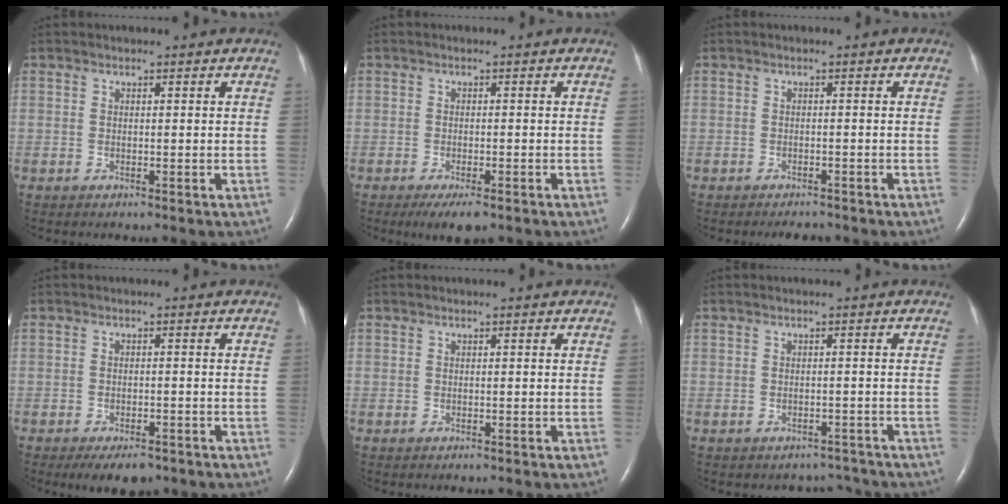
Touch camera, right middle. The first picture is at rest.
{"total": 4.1, "force": [-2.7, 1.1, 2.9], "torque": [-0.045, -0.008, -0.039]}
{"total": 2.0, "force": [-1.8, 0.5, 0.6], "torque": [-0.012, -0.005, -0.022]}
{"total": 5.0, "force": [-3.7, 2.0, 2.7], "torque": [-0.038, -0.004, -0.052]}
{"total": 0.0}
{"total": 3.3, "force": [-2.9, 1.4, -0.6], "torque": [0.011, 0.011, -0.036]}